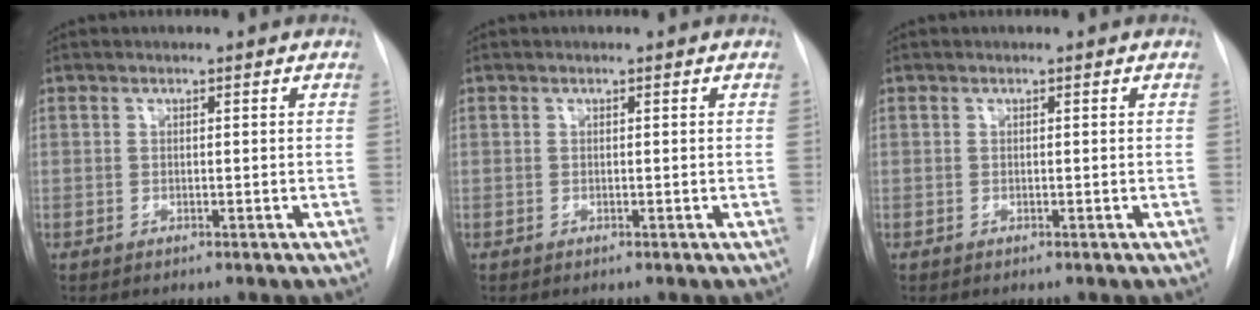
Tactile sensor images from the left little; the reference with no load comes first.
{"total": 0.0}
{"total": 0.0}